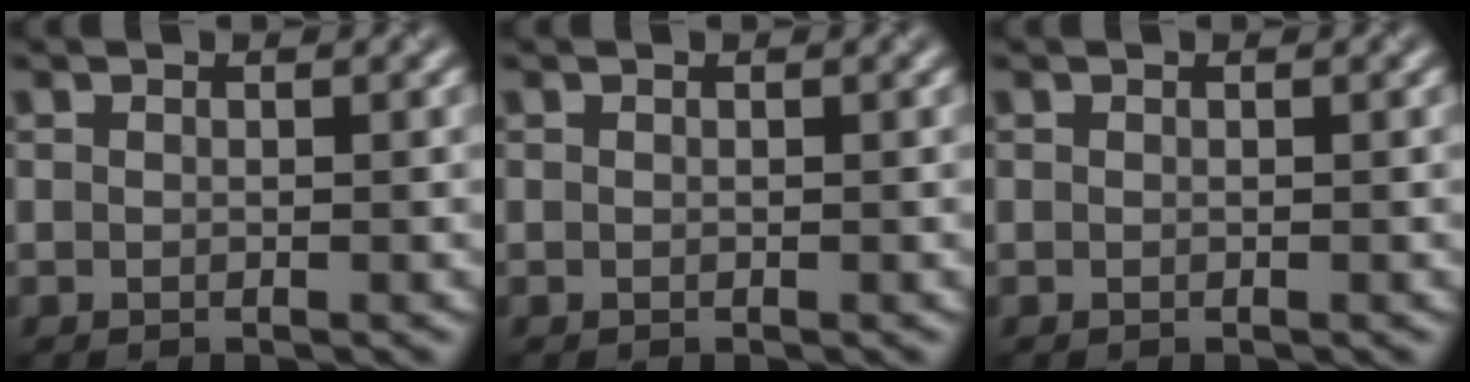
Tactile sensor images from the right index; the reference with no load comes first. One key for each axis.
{"total": 0.0}
{"total": 0.0}